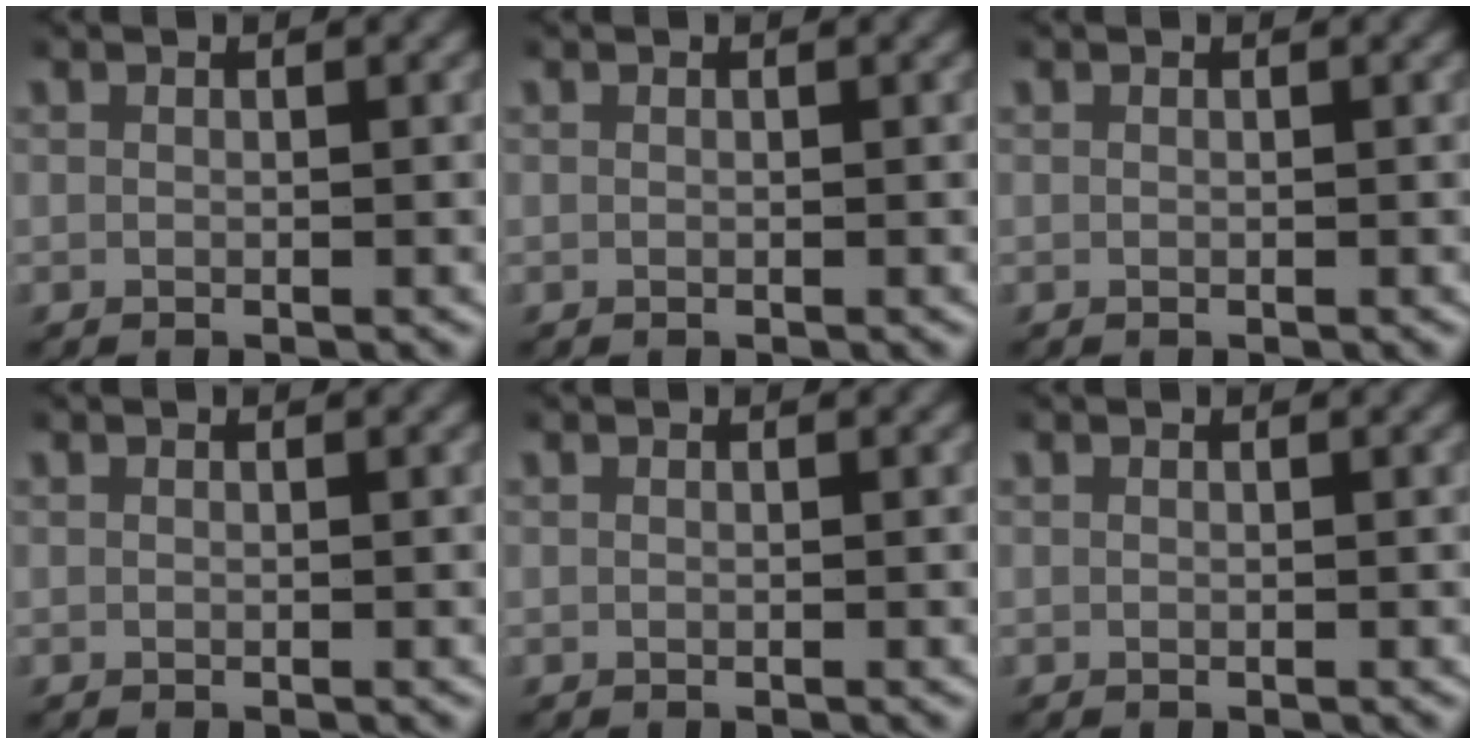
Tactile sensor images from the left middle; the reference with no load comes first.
{"total": 0.0}
{"total": 0.0}
{"total": 0.0}
{"total": 0.0}
{"total": 0.0}